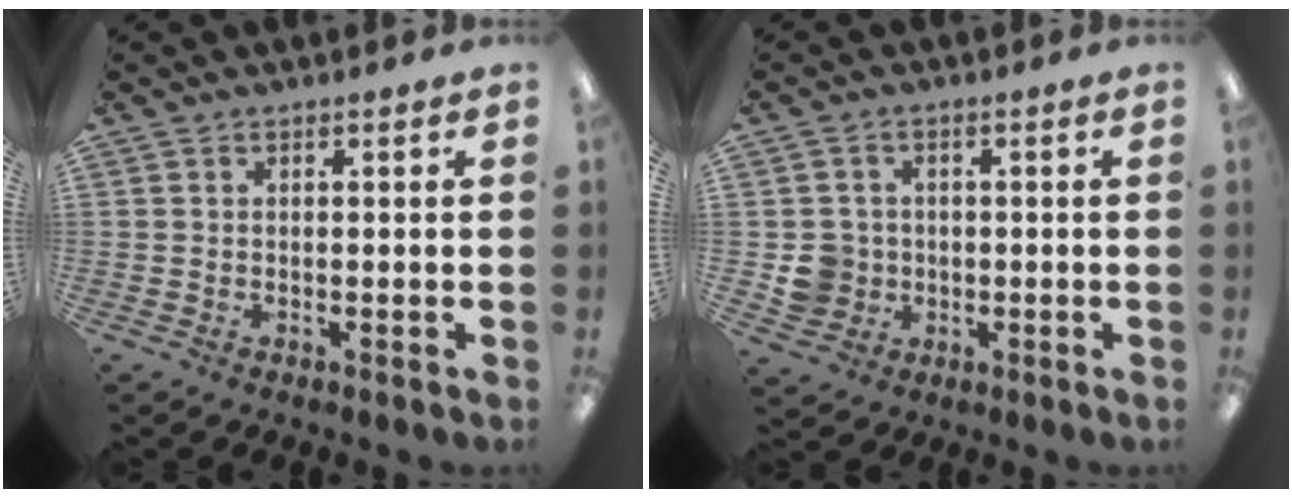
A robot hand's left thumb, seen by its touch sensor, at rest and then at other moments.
{"total": 6.1, "force": [-0.6, 5.9, 1.4], "torque": [-0.026, 0.012, -0.006]}